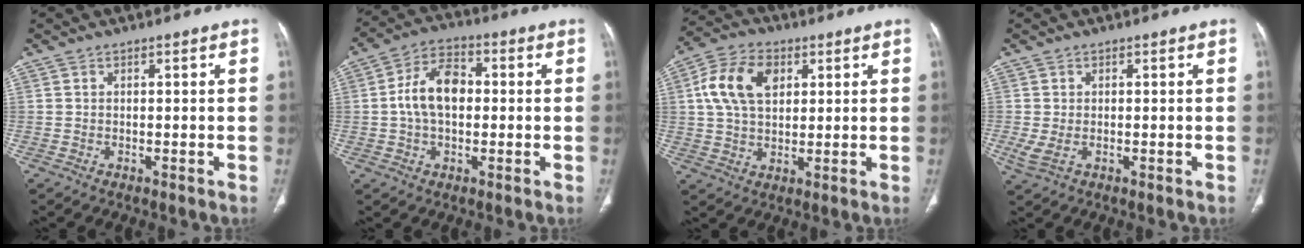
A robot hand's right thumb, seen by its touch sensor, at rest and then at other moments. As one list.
[{"total": 10.0, "force": [0.3, 6.4, 7.7], "torque": [-0.134, 0.023, -0.003]}, {"total": 11.7, "force": [3.3, 7.6, 8.2], "torque": [-0.146, 0.009, 0.057]}, {"total": 2.6, "force": [-0.4, 1.5, 2.1], "torque": [-0.058, 0.001, -0.003]}]